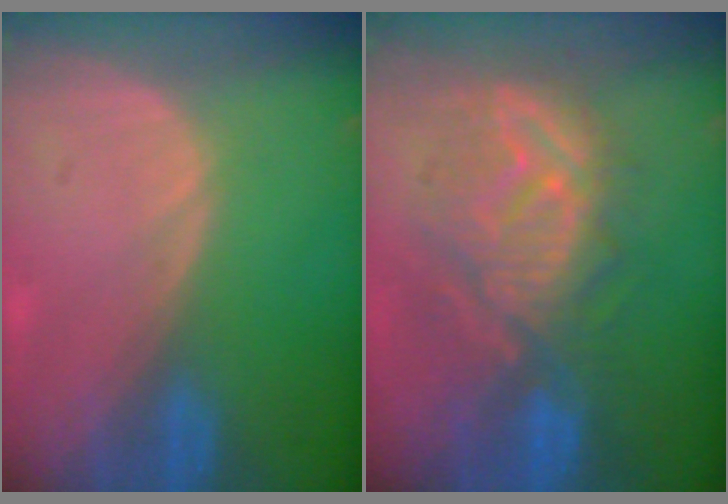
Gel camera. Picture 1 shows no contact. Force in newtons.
{"total": 10.4, "press": 10.1, "slide": 2.8}